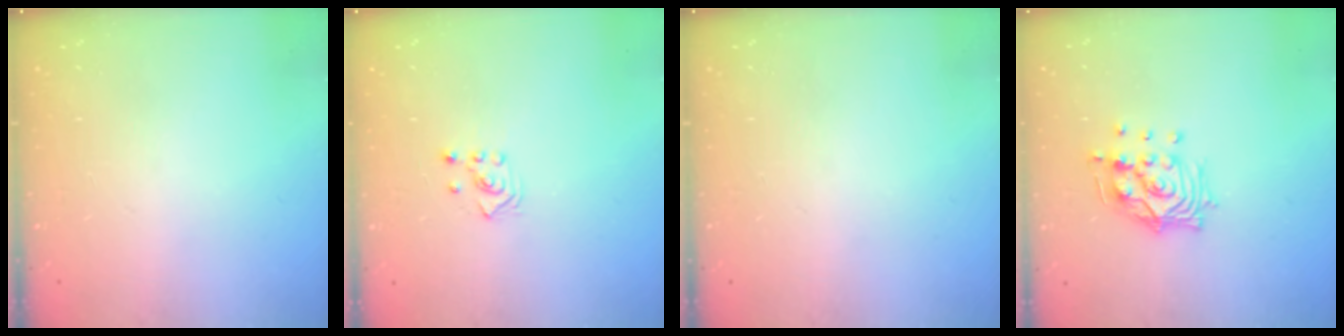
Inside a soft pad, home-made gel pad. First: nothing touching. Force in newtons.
{"total": 2.5, "press": 2.3, "slide": 1.0}
{"total": 0.0}
{"total": 12.8, "press": 12.7, "slide": 1.6}